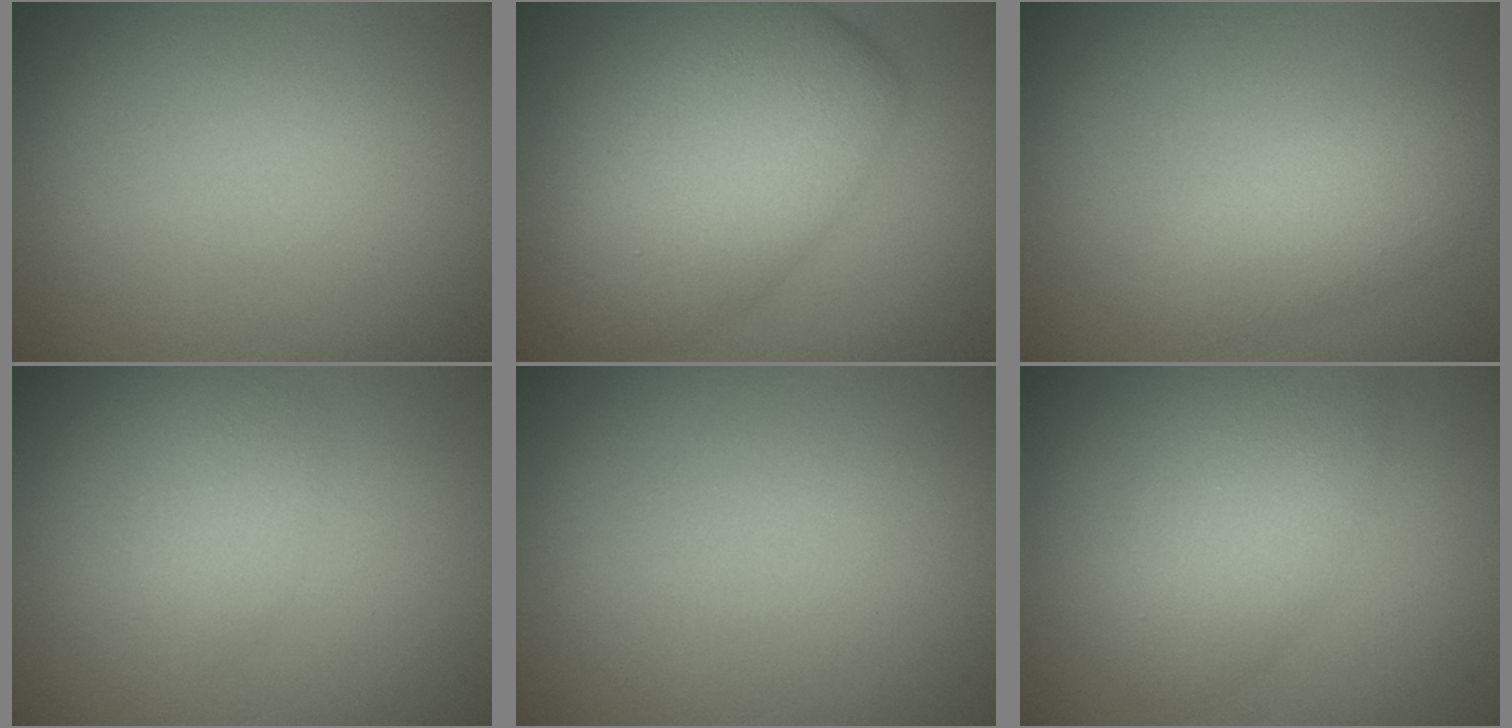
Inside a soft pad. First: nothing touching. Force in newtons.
{"total": 8.4, "press": 8.4, "slide": 0.1}
{"total": 3.1, "press": 3.1, "slide": 0.2}
{"total": 1.9, "press": 1.9, "slide": 0.1}
{"total": 0.0}
{"total": 4.3, "press": 4.3, "slide": 0.1}